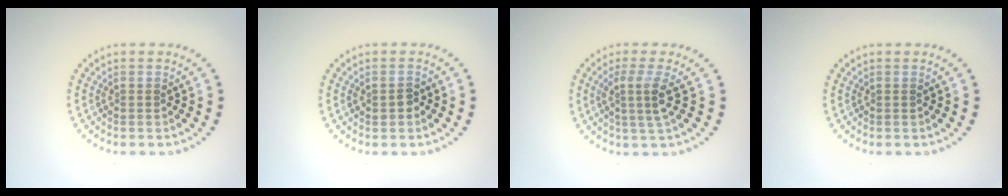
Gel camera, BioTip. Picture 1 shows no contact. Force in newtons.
{"total": 1.2, "press": 1.2, "slide": 0.0}
{"total": 2.7, "press": 2.0, "slide": 1.8}
{"total": 0.0}